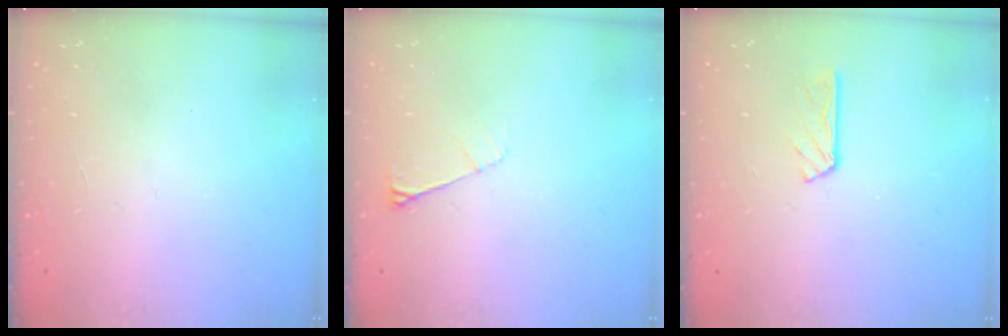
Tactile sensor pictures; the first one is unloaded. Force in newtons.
{"total": 4.5, "press": 4.4, "slide": 0.6}
{"total": 3.2, "press": 3.2, "slide": 0.3}